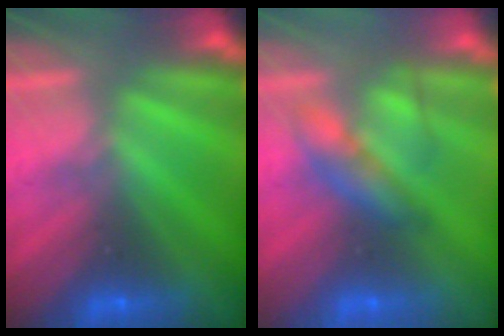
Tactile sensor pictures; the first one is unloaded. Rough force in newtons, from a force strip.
{"total": 2.3}